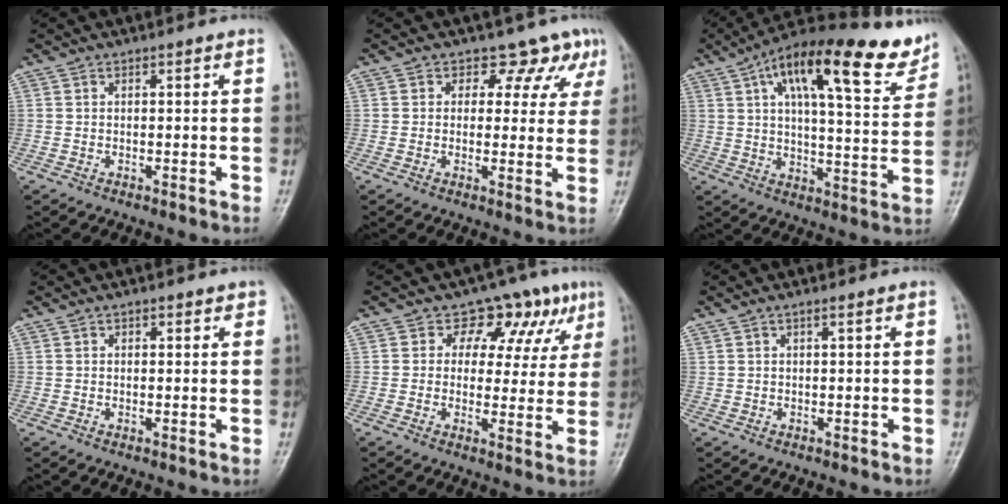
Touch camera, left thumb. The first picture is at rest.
{"total": 7.0, "force": [4.7, 4.8, 1.9], "torque": [0.021, -0.019, 0.040]}
{"total": 21.5, "force": [12.7, 6.8, 15.9], "torque": [-0.215, -0.023, 0.190]}
{"total": 1.7, "force": [1.1, 1.0, 0.9], "torque": [0.001, -0.003, 0.010]}
{"total": 10.3, "force": [5.4, 7.2, 5.0], "torque": [-0.008, -0.012, 0.061]}
{"total": 0.9, "force": [0.5, 0.1, 0.7], "torque": [-0.016, 0.010, 0.011]}